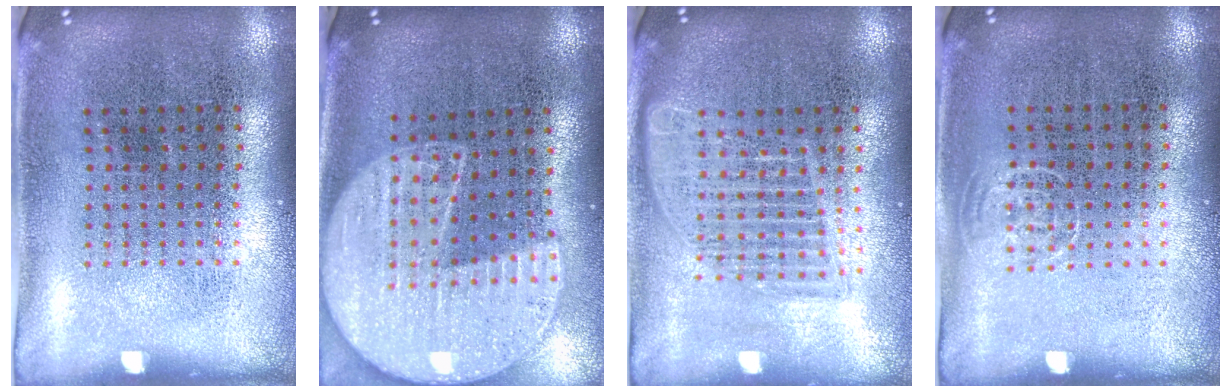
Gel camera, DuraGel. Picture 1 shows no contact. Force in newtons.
{"total": 2.3, "press": 2.0, "slide": 1.1}
{"total": 1.6, "press": 1.4, "slide": 0.8}
{"total": 0.7, "press": 0.5, "slide": 0.4}